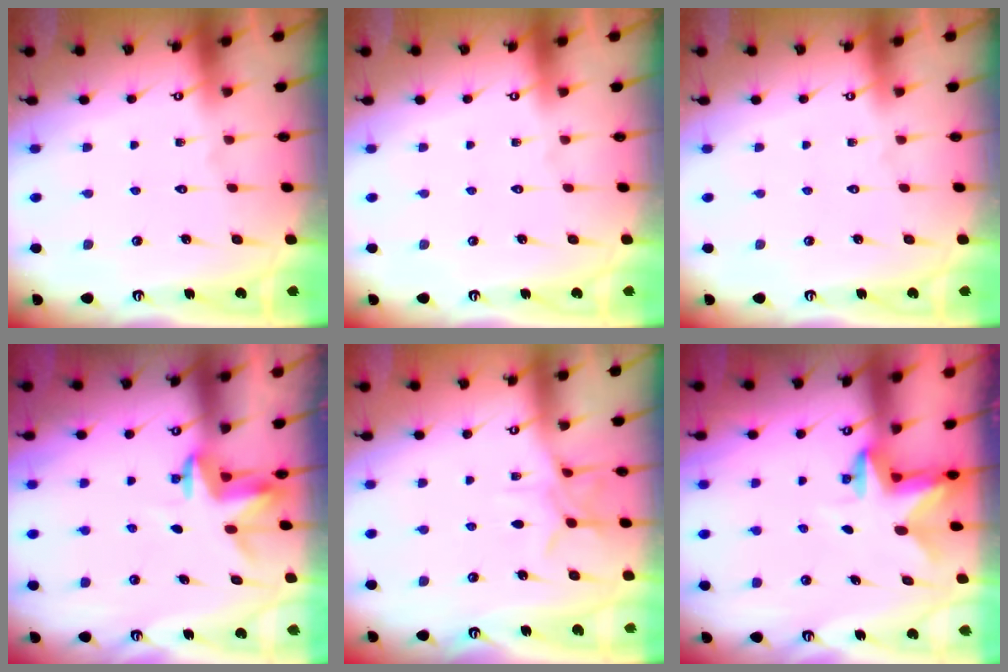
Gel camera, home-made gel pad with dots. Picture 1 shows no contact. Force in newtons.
{"total": 0.0}
{"total": 0.0}
{"total": 3.2, "press": 3.2, "slide": 0.3}
{"total": 6.5, "press": 6.4, "slide": 0.7}
{"total": 2.8, "press": 2.7, "slide": 0.6}